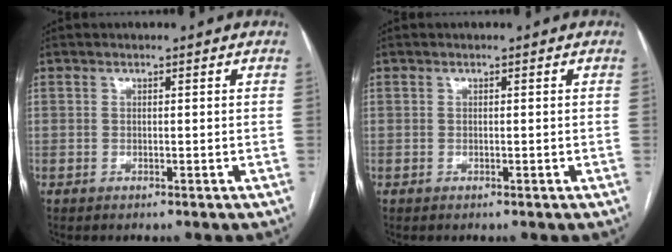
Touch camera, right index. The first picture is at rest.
{"total": 0.0}